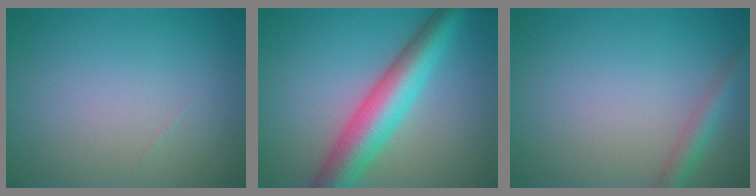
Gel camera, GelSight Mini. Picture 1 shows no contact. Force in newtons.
{"total": 7.2, "press": 7.2, "slide": 0.1}
{"total": 2.2, "press": 2.2, "slide": 0.1}